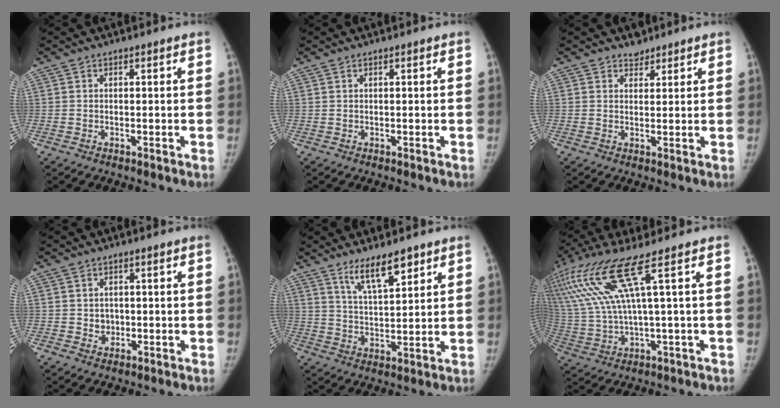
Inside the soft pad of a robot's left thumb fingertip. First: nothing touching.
{"total": 0.0}
{"total": 2.3, "force": [1.7, 1.4, 0.0], "torque": [0.019, -0.012, 0.019]}
{"total": 2.4, "force": [-0.1, 2.2, 0.9], "torque": [0.001, 0.003, 0.001]}
{"total": 8.3, "force": [5.8, 2.2, 5.6], "torque": [-0.084, -0.039, 0.106]}
{"total": 16.4, "force": [7.0, 1.1, 14.8], "torque": [-0.354, -0.006, 0.144]}